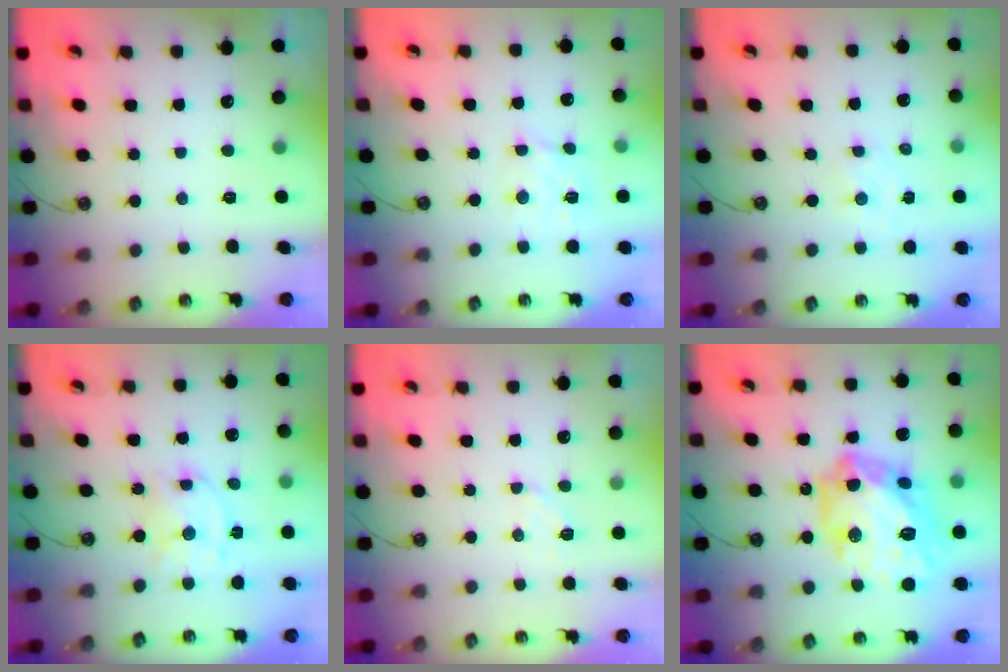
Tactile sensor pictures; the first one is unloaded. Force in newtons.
{"total": 6.4, "press": 6.3, "slide": 1.0}
{"total": 0.8, "press": 0.8, "slide": 0.2}
{"total": 9.8, "press": 9.8, "slide": 0.8}
{"total": 3.0, "press": 2.9, "slide": 0.5}
{"total": 25.4, "press": 25.2, "slide": 2.7}